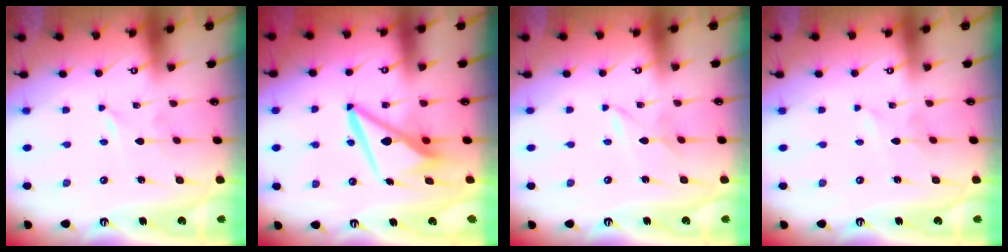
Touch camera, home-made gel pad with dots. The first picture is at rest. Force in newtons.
{"total": 9.7, "press": 9.6, "slide": 1.6}
{"total": 1.8, "press": 1.7, "slide": 0.3}
{"total": 0.9, "press": 0.9, "slide": 0.1}